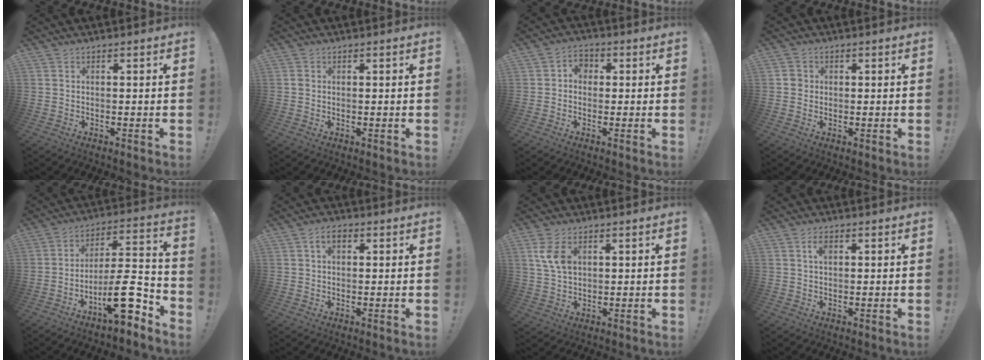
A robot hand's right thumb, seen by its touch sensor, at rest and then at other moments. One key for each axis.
{"total": 0.7, "fx": 0.3, "fy": 0.5, "fz": 0.4, "tx": -0.004, "ty": 0.002, "tz": 0.005}
{"total": 4.4, "fx": 0.0, "fy": 3.8, "fz": 2.4, "tx": -0.043, "ty": 0.011, "tz": 0.002}
{"total": 2.3, "fx": 0.2, "fy": 2.2, "fz": 0.8, "tx": -0.003, "ty": 0.002, "tz": 0.001}
{"total": 17.1, "fx": -8.1, "fy": 5.5, "fz": 14.0, "tx": -0.213, "ty": 0.055, "tz": -0.123}
{"total": 3.8, "fx": 1.2, "fy": 2.3, "fz": 2.7, "tx": -0.043, "ty": 0.005, "tz": 0.021}
{"total": 7.2, "fx": 2.7, "fy": 4.3, "fz": 5.0, "tx": -0.100, "ty": -0.010, "tz": 0.049}
{"total": 2.6, "fx": 0.9, "fy": 1.5, "fz": 1.8, "tx": -0.027, "ty": 0.001, "tz": 0.013}